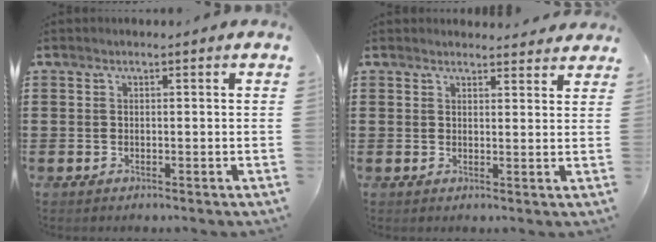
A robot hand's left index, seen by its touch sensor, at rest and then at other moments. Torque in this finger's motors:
{"motor_torque": [0.12, 0.07, 0.25, 0.01]}